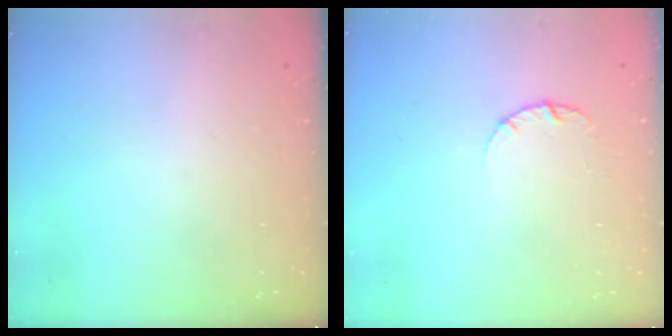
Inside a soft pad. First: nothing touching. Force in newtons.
{"total": 2.5, "press": 2.5, "slide": 0.3}